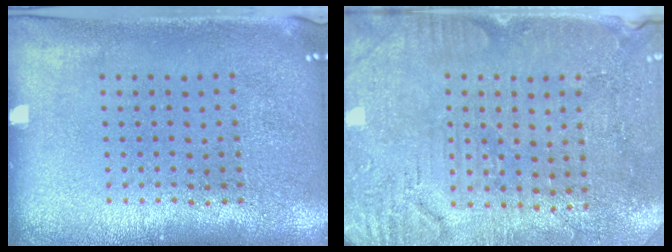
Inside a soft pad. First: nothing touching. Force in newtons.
{"total": 3.0, "press": 2.9, "slide": 1.0}